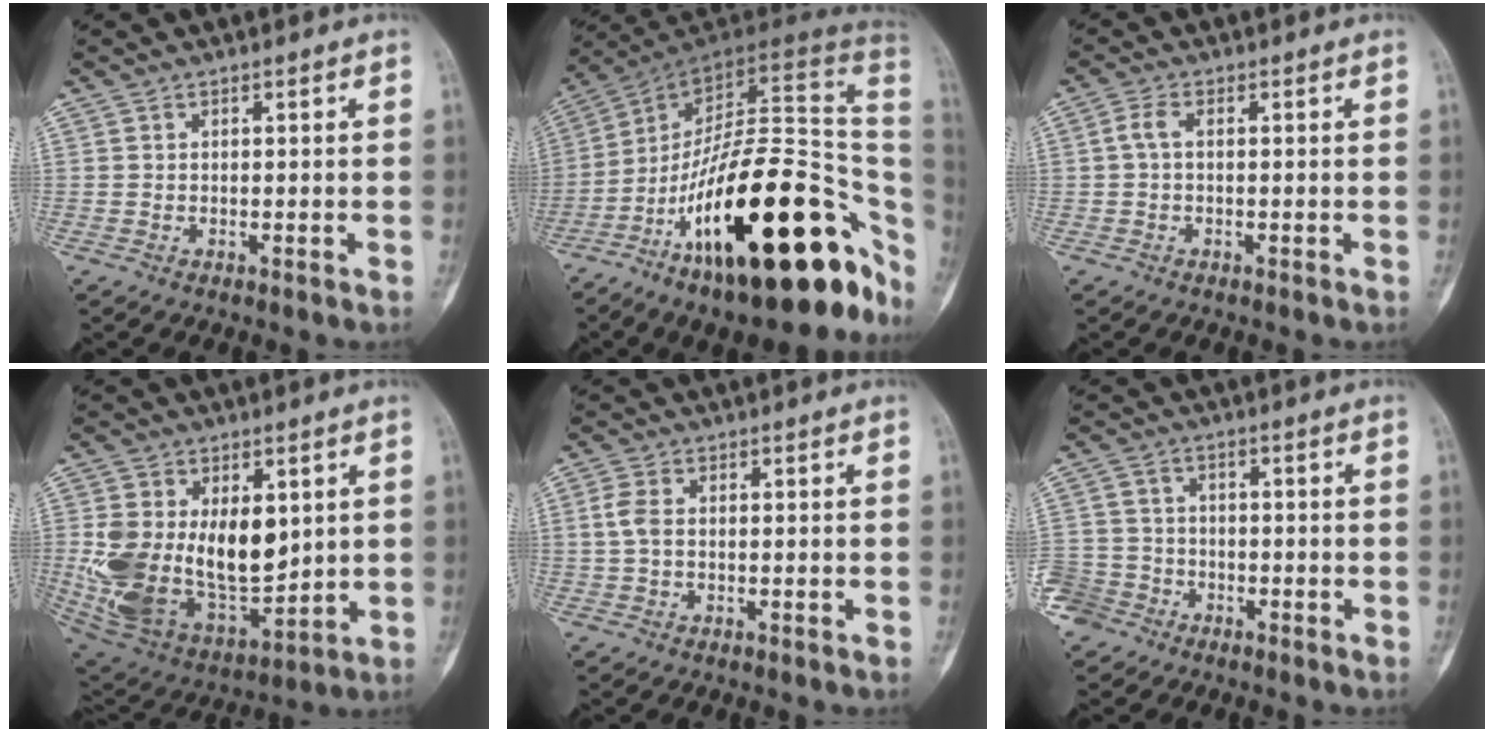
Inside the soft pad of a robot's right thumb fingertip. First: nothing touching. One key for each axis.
{"total": 34.5, "fx": -11.7, "fy": 12.9, "fz": 29.8, "tx": -0.354, "ty": 0.061, "tz": -0.183}
{"total": 2.2, "fx": 0.0, "fy": 1.0, "fz": 2.0, "tx": -0.043, "ty": 0.004, "tz": -0.006}
{"total": 23.0, "fx": 2.4, "fy": 14.1, "fz": 18.0, "tx": -0.332, "ty": -0.032, "tz": 0.075}
{"total": 3.4, "fx": 0.2, "fy": 2.1, "fz": 2.7, "tx": -0.067, "ty": 0.007, "tz": 0.000}
{"total": 7.7, "fx": -4.5, "fy": 6.1, "fz": 1.0, "tx": -0.019, "ty": 0.030, "tz": -0.088}